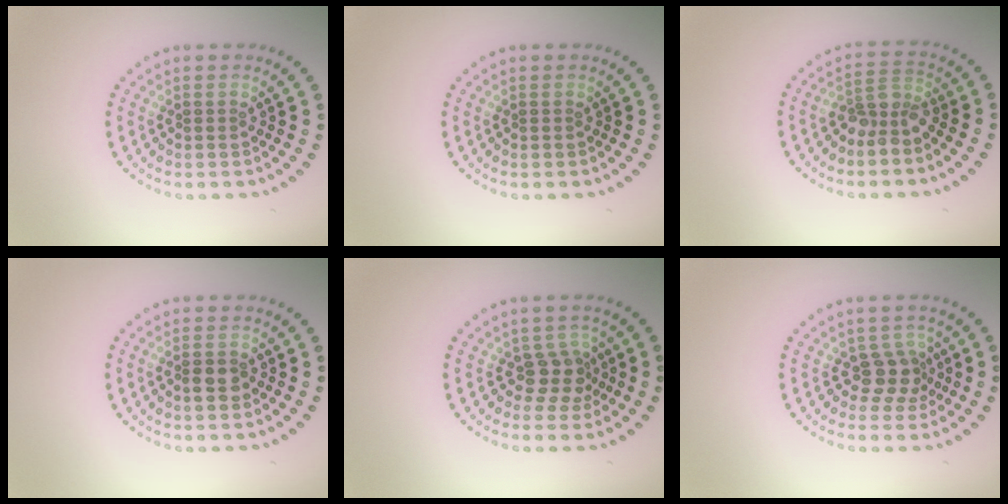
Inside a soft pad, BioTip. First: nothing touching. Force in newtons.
{"total": 0.0}
{"total": 3.0, "press": 2.3, "slide": 1.9}
{"total": 1.8, "press": 1.7, "slide": 0.7}
{"total": 2.4, "press": 1.9, "slide": 1.5}
{"total": 2.7, "press": 2.1, "slide": 1.7}